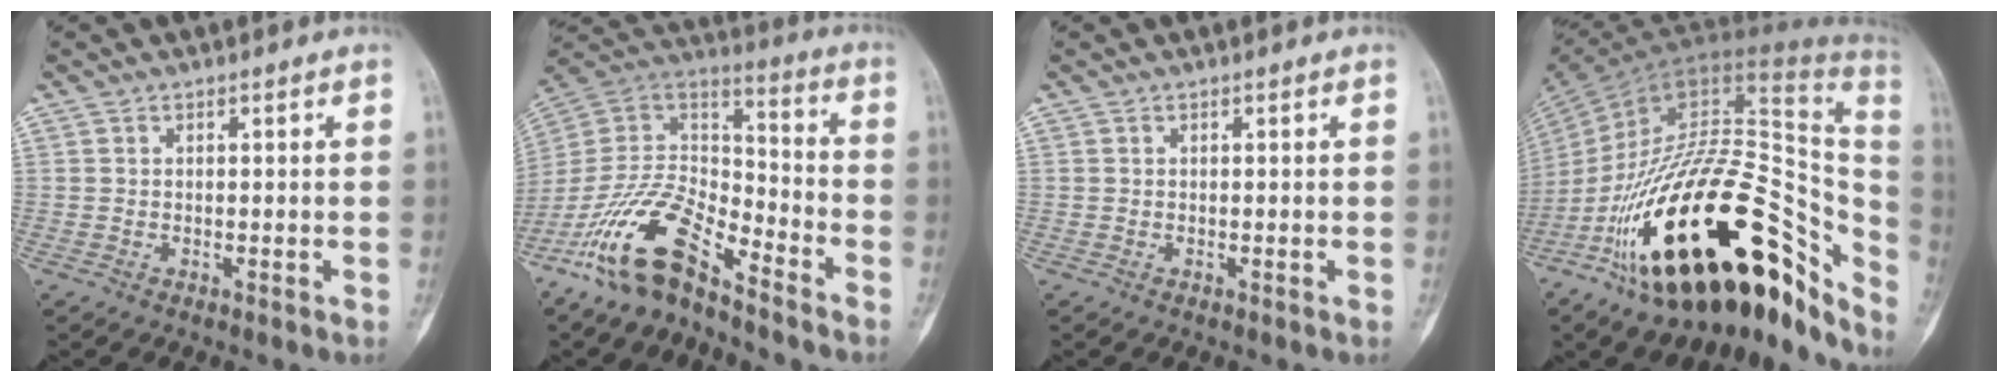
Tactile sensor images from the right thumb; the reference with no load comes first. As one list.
[{"total": 17.7, "force": [-12.3, 6.6, 10.8], "torque": [-0.193, 0.081, -0.233]}, {"total": 0.0}, {"total": 41.0, "force": [-14.7, 19.5, 33.0], "torque": [-0.427, 0.082, -0.225]}]